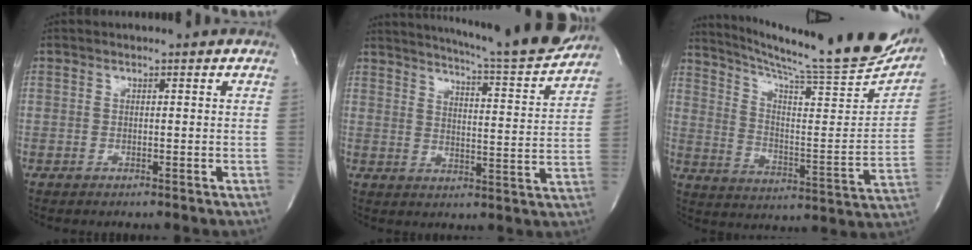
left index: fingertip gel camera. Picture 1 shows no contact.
{"total": 17.8, "force": [16.4, -0.4, 6.8], "torque": [-0.112, -0.054, 0.212]}
{"total": 24.9, "force": [22.8, 1.0, 10.0], "torque": [-0.158, -0.088, 0.308]}